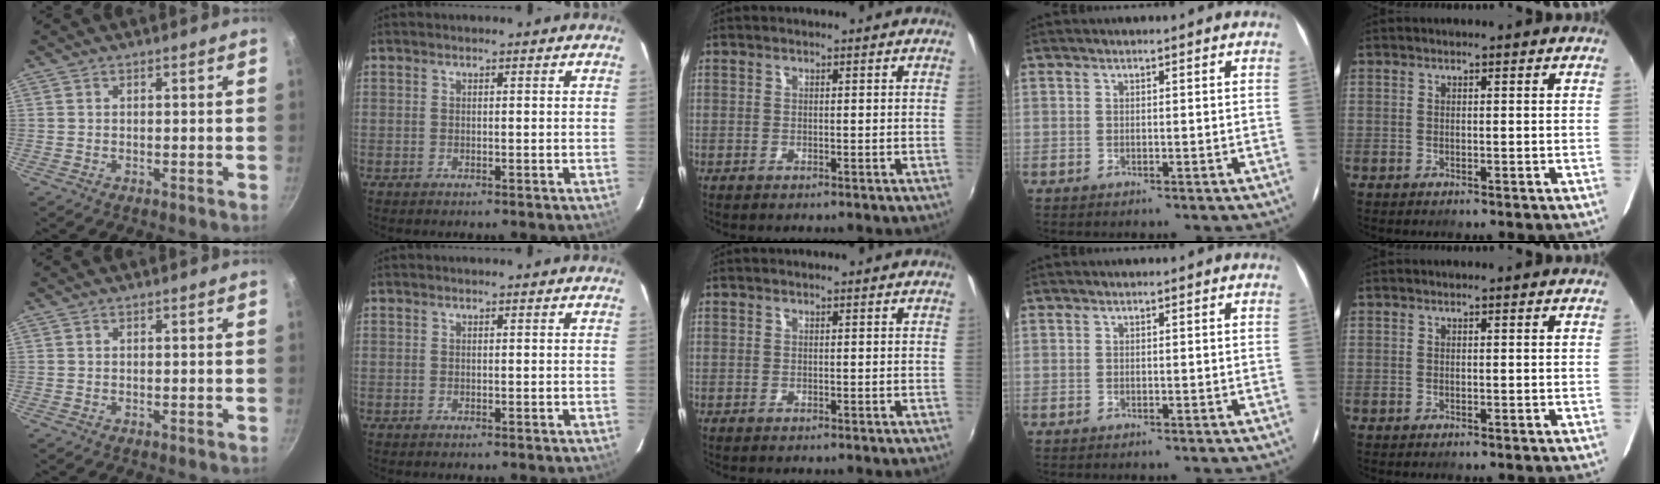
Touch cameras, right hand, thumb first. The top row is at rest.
{}